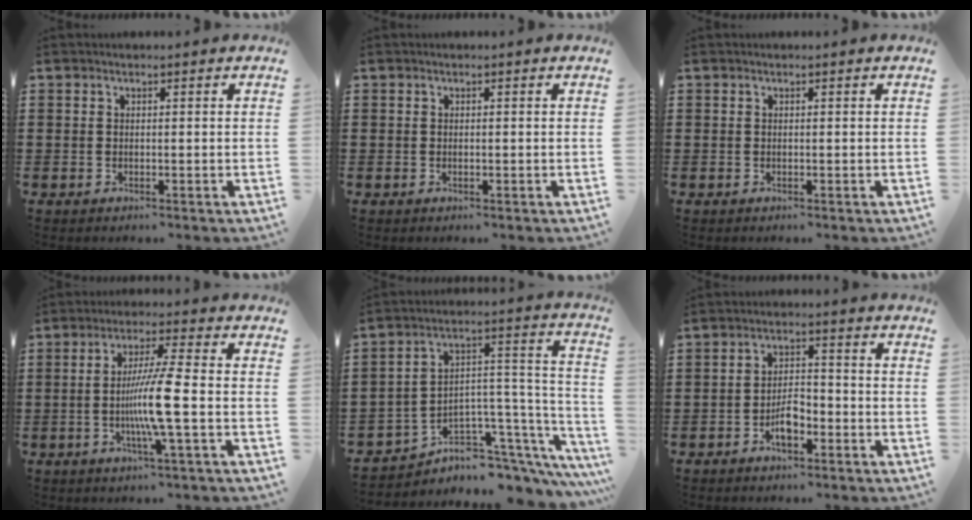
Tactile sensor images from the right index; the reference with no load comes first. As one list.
[{"total": 0.0}, {"total": 0.0}, {"total": 8.4, "force": [-1.7, -0.4, 8.2], "torque": [-0.154, -0.018, -0.036]}, {"total": 5.1, "force": [-3.4, 3.5, 1.5], "torque": [-0.036, -0.019, -0.059]}, {"total": 4.2, "force": [-2.3, 1.8, 3.1], "torque": [-0.060, 0.004, -0.044]}]